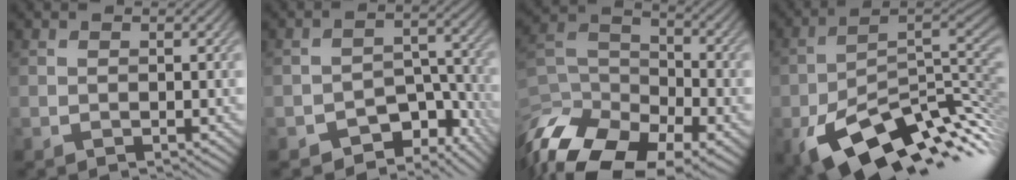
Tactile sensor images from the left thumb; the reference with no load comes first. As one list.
[{"total": 8.0, "force": [-5.3, 4.4, 4.1], "torque": [-0.052, -0.012, -0.086]}, {"total": 15.0, "force": [-10.0, 8.1, 7.8], "torque": [-0.204, -0.034, -0.158]}, {"total": 15.3, "force": [-6.8, 7.3, 11.6], "torque": [-0.208, -0.032, -0.106]}]